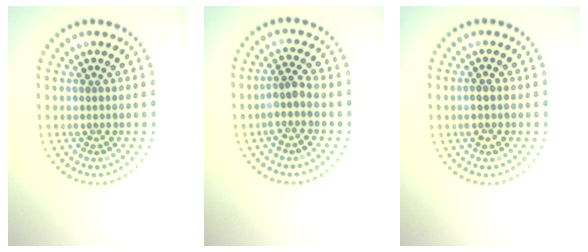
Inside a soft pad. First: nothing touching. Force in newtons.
{"total": 2.0, "press": 1.6, "slide": 1.2}
{"total": 1.4, "press": 1.3, "slide": 0.4}